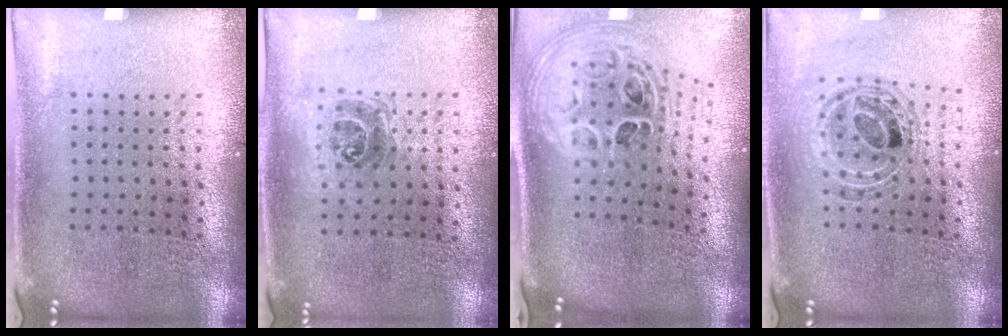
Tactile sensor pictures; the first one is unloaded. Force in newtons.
{"total": 1.0, "press": 0.8, "slide": 0.5}
{"total": 2.9, "press": 2.0, "slide": 2.1}
{"total": 0.9, "press": 0.9, "slide": 0.2}